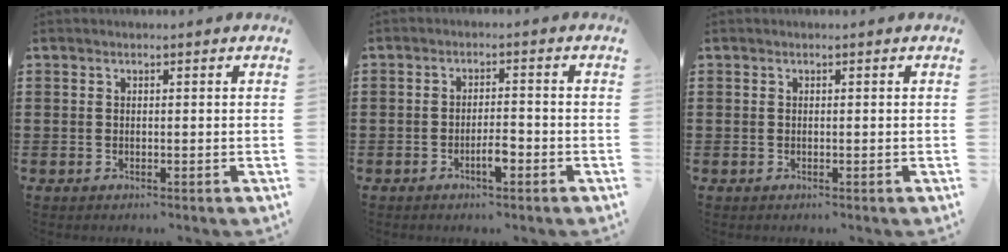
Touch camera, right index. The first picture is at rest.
{"total": 3.5, "force": [-1.7, 1.0, 2.9], "torque": [-0.056, 0.003, -0.033]}
{"total": 0.0}